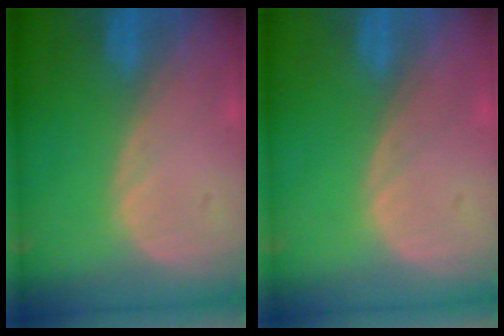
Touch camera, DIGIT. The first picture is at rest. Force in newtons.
{"total": 0.0}